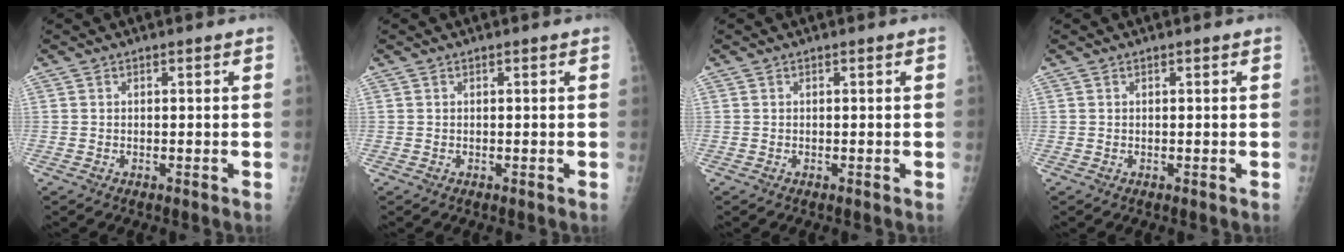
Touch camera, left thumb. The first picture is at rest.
{"total": 0.0}
{"total": 0.0}
{"total": 0.0}